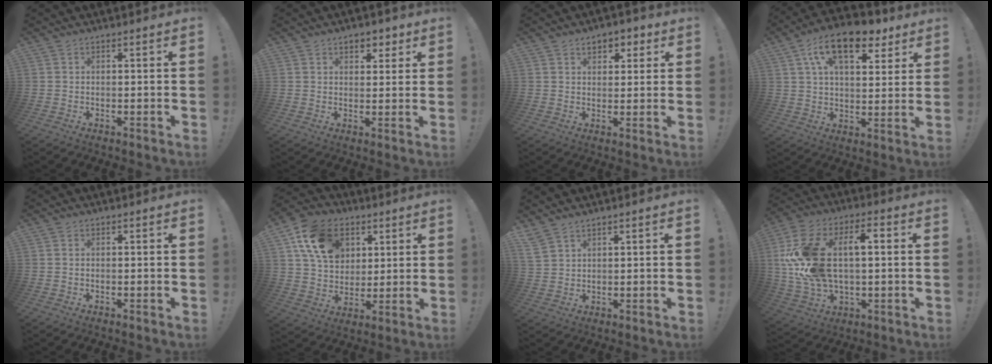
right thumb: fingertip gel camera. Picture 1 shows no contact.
{"total": 4.6, "force": [2.6, 3.2, 2.1], "torque": [-0.015, -0.009, 0.043]}
{"total": 5.1, "force": [2.4, 3.6, 2.7], "torque": [-0.029, -0.003, 0.040]}
{"total": 16.6, "force": [8.7, 8.1, 11.6], "torque": [-0.182, -0.033, 0.149]}
{"total": 0.0}
{"total": 17.0, "force": [7.2, 12.5, 9.0], "torque": [-0.140, -0.021, 0.141]}
{"total": 4.1, "force": [3.5, 1.3, 1.5], "torque": [-0.036, -0.015, 0.070]}
{"total": 20.6, "force": [2.9, 12.2, 16.3], "torque": [-0.328, 0.010, 0.048]}